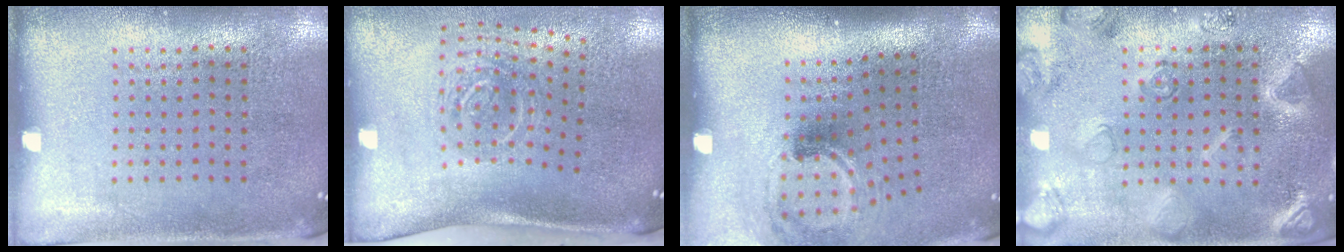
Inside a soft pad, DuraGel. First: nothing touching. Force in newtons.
{"total": 2.0, "press": 1.3, "slide": 1.5}
{"total": 1.8, "press": 1.1, "slide": 1.4}
{"total": 2.5, "press": 2.5, "slide": 0.1}